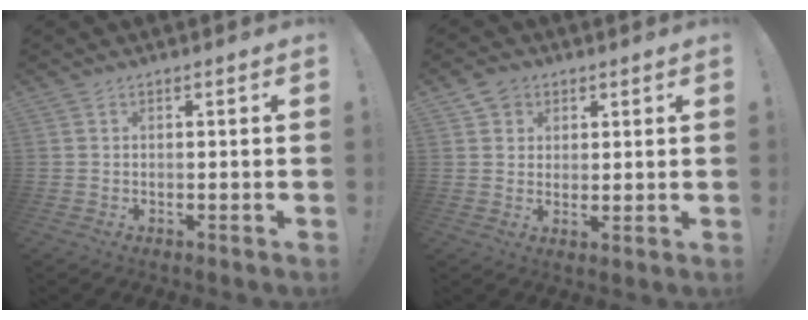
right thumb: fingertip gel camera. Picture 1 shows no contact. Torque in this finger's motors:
{"motor_torque": [0.31, 0.27, -0.41, 0.22, 0.03]}